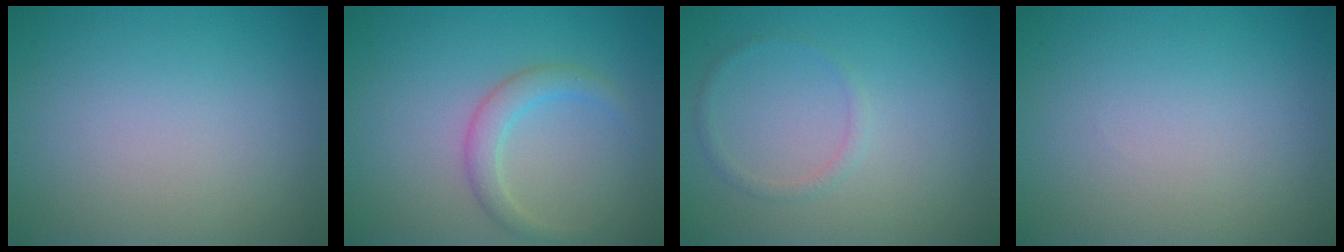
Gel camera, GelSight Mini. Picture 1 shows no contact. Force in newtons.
{"total": 2.3, "press": 2.3, "slide": 0.0}
{"total": 1.0, "press": 1.0, "slide": 0.0}
{"total": 0.0}